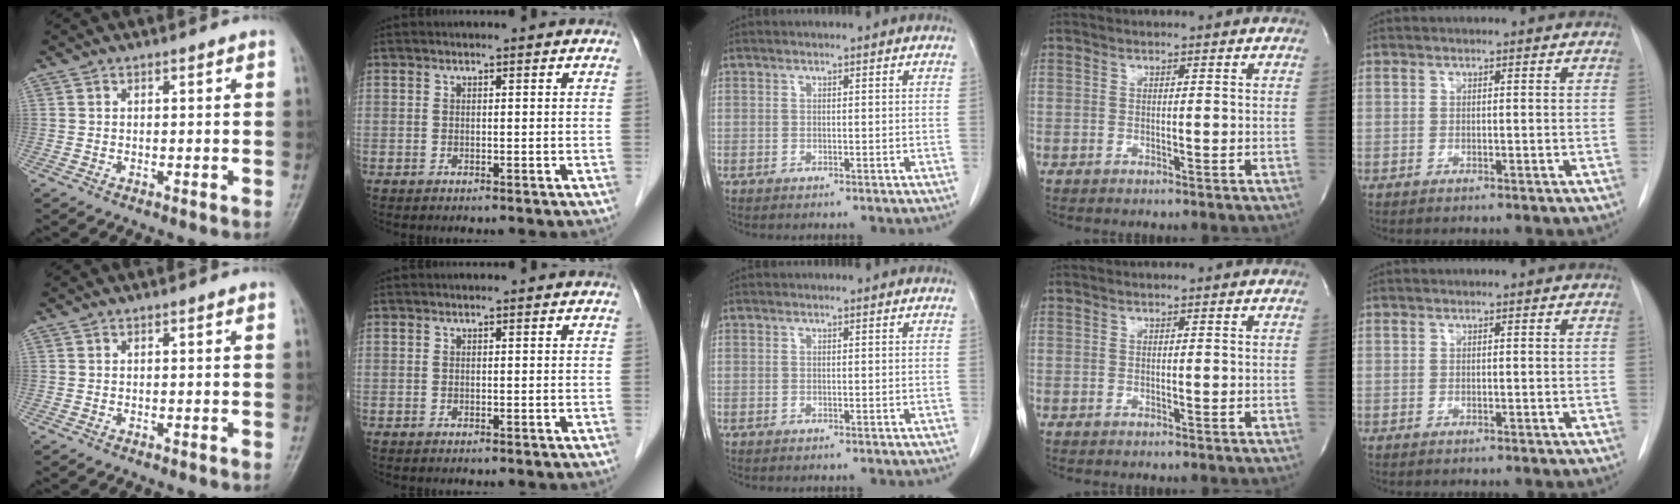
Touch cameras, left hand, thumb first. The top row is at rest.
{}